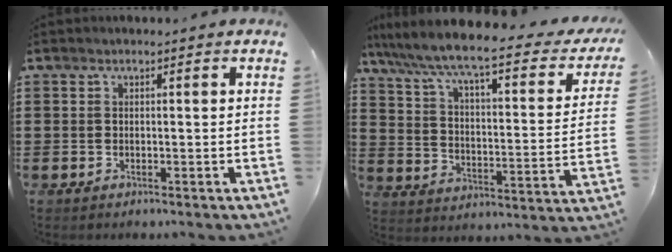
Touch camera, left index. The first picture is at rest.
{"total": 7.3, "force": [5.6, 0.1, 4.6], "torque": [-0.115, -0.046, 0.084]}